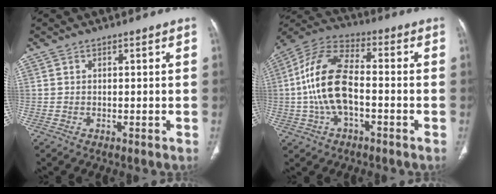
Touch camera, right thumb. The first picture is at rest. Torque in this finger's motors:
{"motor_torque": [2.47, 2.54, 1.91, -0.85, 0.66]}